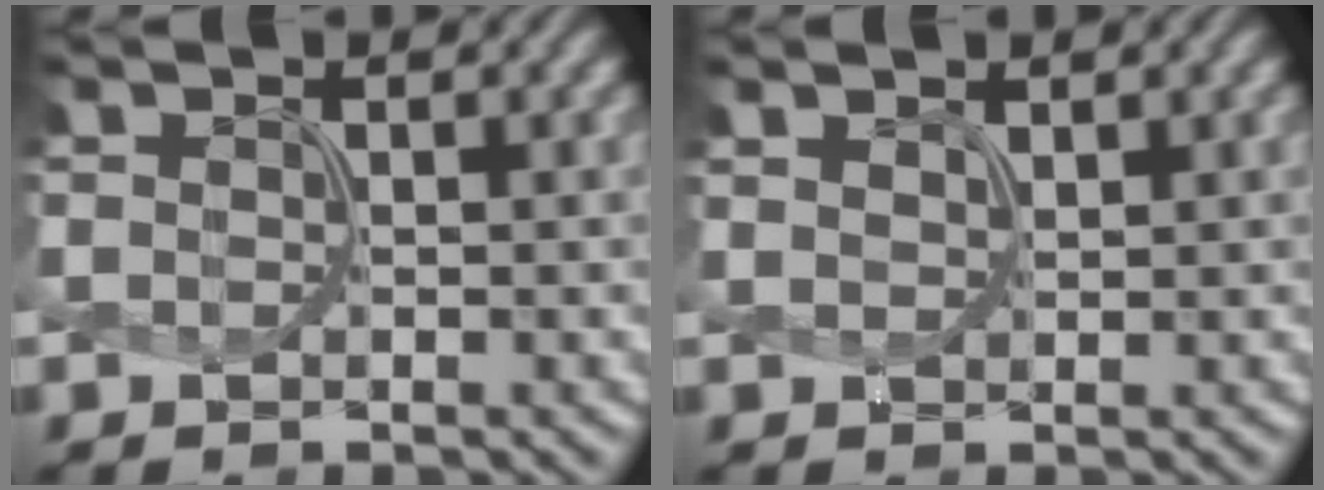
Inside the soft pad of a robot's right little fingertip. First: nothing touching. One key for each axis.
{"total": 1.2, "fx": 1.1, "fy": 0.3, "fz": 0.4, "tx": -0.002, "ty": 0.003, "tz": 0.016}